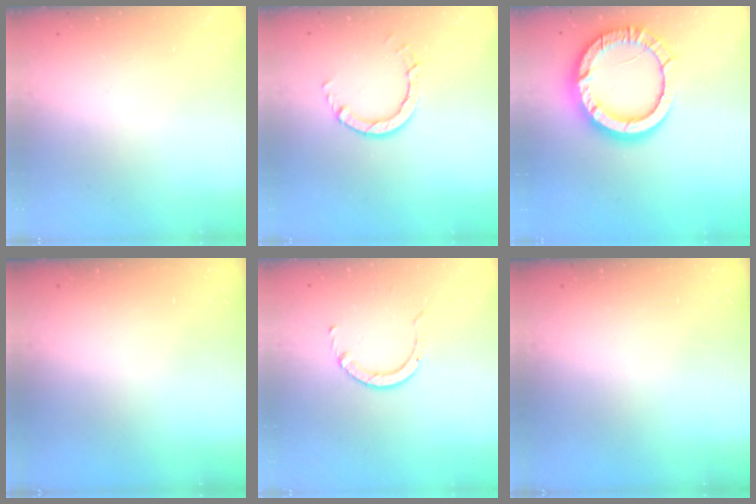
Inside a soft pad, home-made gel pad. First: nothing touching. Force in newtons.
{"total": 4.7, "press": 4.7, "slide": 0.3}
{"total": 17.9, "press": 17.9, "slide": 1.7}
{"total": 0.0}
{"total": 2.3, "press": 2.3, "slide": 0.3}
{"total": 0.0}